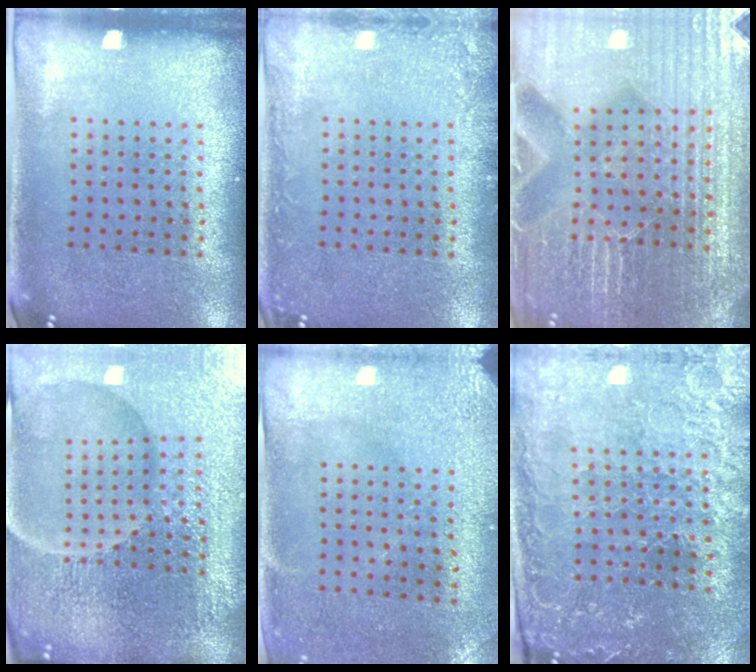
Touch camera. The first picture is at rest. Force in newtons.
{"total": 1.6, "press": 1.6, "slide": 0.3}
{"total": 5.7, "press": 5.2, "slide": 2.2}
{"total": 7.3, "press": 6.4, "slide": 3.5}
{"total": 3.0, "press": 2.4, "slide": 1.8}
{"total": 1.7, "press": 1.7, "slide": 0.3}